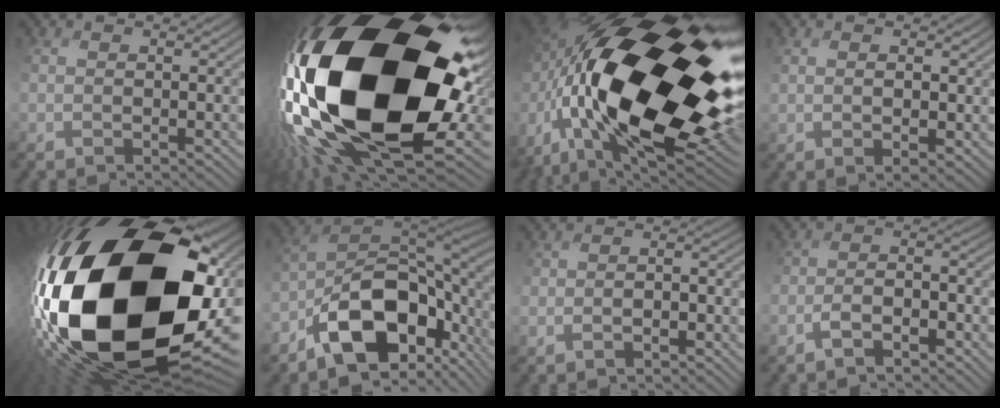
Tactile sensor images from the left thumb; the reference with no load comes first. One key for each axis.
{"total": 25.1, "fx": 1.0, "fy": 14.2, "fz": 20.6, "tx": -0.440, "ty": -0.099, "tz": 0.035}
{"total": 24.0, "fx": -0.5, "fy": 11.5, "fz": 21.0, "tx": -0.436, "ty": -0.037, "tz": -0.033}
{"total": 2.0, "fx": 0.5, "fy": 1.2, "fz": 1.5, "tx": -0.032, "ty": -0.006, "tz": 0.015}
{"total": 25.3, "fx": -1.4, "fy": 15.4, "fz": 20.0, "tx": -0.441, "ty": -0.102, "tz": 0.001}
{"total": 17.1, "fx": -6.5, "fy": 10.1, "fz": 12.1, "tx": -0.204, "ty": -0.023, "tz": -0.105}
{"total": 2.5, "fx": -1.5, "fy": 1.7, "fz": 1.1, "tx": -0.012, "ty": 0.003, "tz": -0.029}
{"total": 4.2, "fx": -3.2, "fy": 1.9, "fz": 1.9, "tx": -0.036, "ty": 0.003, "tz": -0.065}